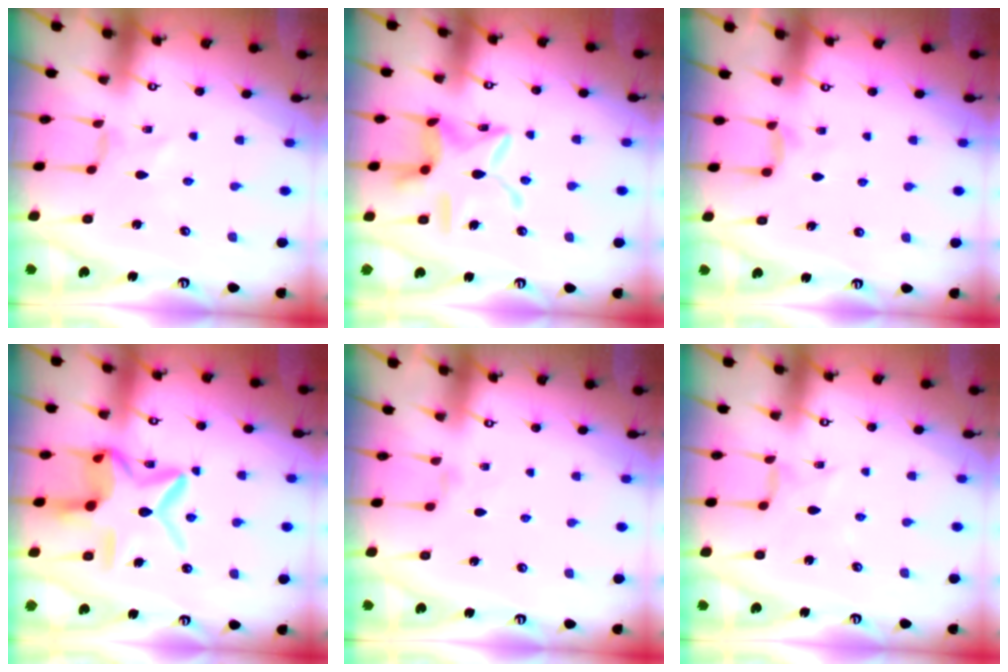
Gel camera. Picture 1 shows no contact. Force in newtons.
{"total": 14.6, "press": 14.6, "slide": 1.4}
{"total": 5.3, "press": 5.2, "slide": 0.7}
{"total": 15.4, "press": 15.3, "slide": 1.3}
{"total": 2.6, "press": 2.6, "slide": 0.6}
{"total": 2.3, "press": 2.3, "slide": 0.5}